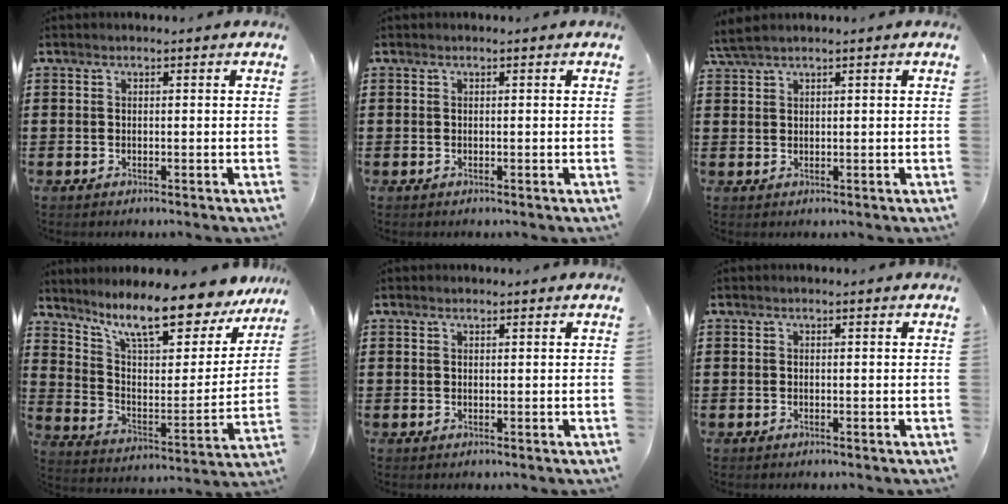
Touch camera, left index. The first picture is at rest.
{"total": 0.0}
{"total": 2.2, "force": [1.7, 0.1, 1.3], "torque": [-0.030, 0.000, 0.034]}
{"total": 12.3, "force": [9.9, 1.9, 7.1], "torque": [-0.148, -0.064, 0.166]}
{"total": 0.6, "force": [0.5, 0.2, 0.2], "torque": [-0.006, 0.001, 0.010]}
{"total": 0.0}